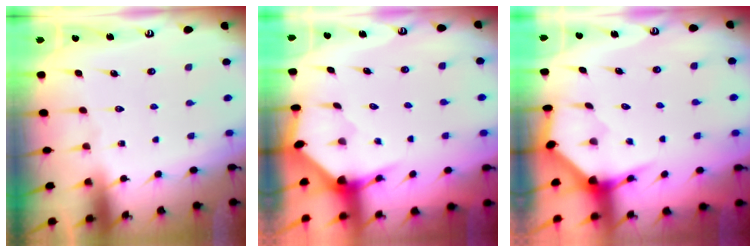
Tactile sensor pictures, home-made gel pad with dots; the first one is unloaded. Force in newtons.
{"total": 3.5, "press": 3.5, "slide": 0.3}
{"total": 4.0, "press": 3.9, "slide": 0.3}